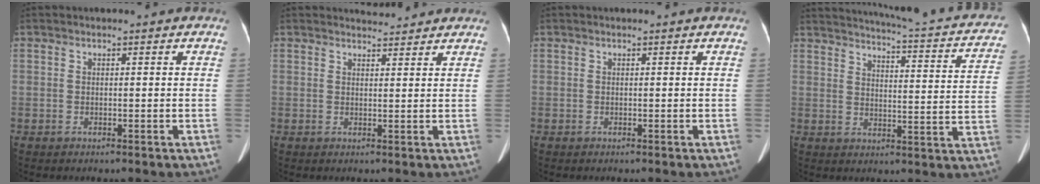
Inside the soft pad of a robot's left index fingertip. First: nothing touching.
{"total": 3.0, "force": [3.0, 0.3, 0.2], "torque": [-0.011, 0.008, 0.041]}
{"total": 0.0}
{"total": 21.6, "force": [18.8, 3.3, 10.1], "torque": [-0.135, -0.030, 0.208]}